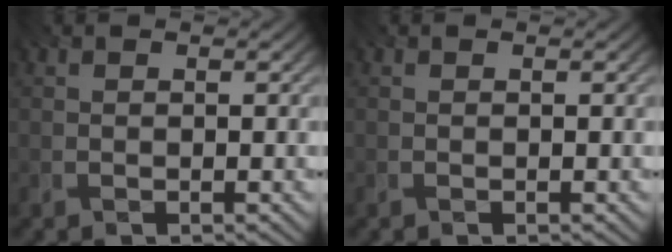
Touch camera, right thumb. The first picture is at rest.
{"total": 0.0}